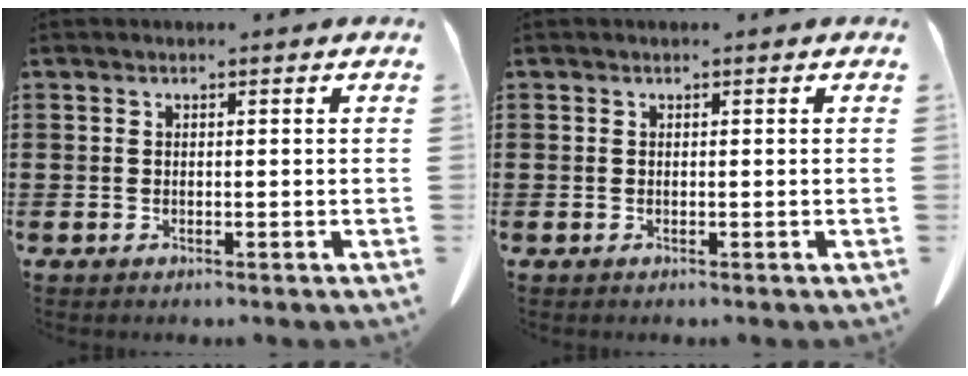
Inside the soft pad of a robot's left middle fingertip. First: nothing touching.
{"total": 0.0}